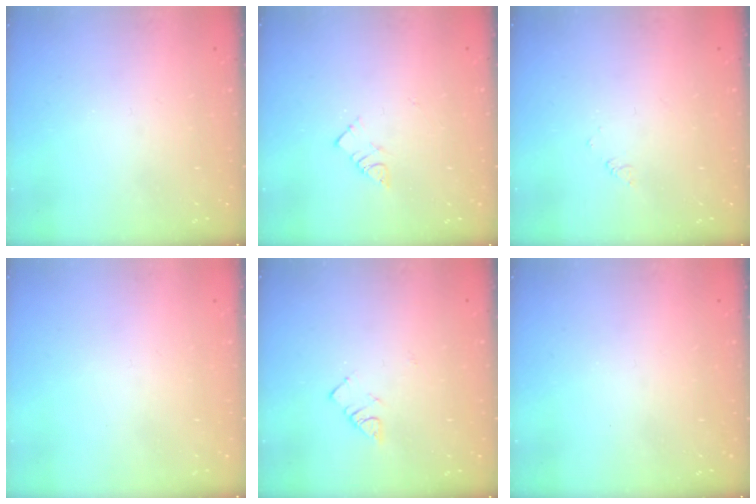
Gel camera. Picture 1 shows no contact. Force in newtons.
{"total": 4.4, "press": 4.4, "slide": 0.1}
{"total": 1.7, "press": 1.7, "slide": 0.3}
{"total": 1.7, "press": 1.7, "slide": 0.2}
{"total": 2.6, "press": 2.6, "slide": 0.4}
{"total": 0.0}